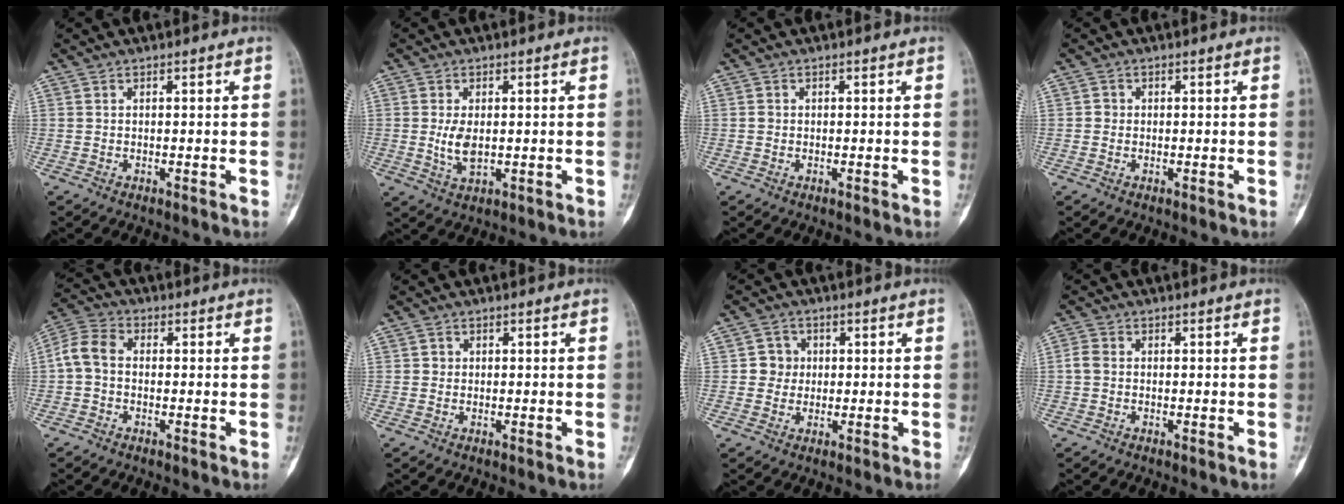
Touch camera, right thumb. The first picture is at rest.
{"total": 4.5, "force": [0.1, 2.3, 3.8], "torque": [-0.074, -0.010, 0.007]}
{"total": 0.6, "force": [-0.1, 0.6, 0.2], "torque": [0.000, 0.002, -0.001]}
{"total": 1.0, "force": [-0.1, 1.0, 0.2], "torque": [0.003, 0.004, -0.003]}
{"total": 6.0, "force": [-0.4, 4.3, 4.2], "torque": [-0.081, 0.019, -0.021]}
{"total": 0.8, "force": [0.0, 0.8, 0.1], "torque": [0.005, 0.003, 0.000]}
{"total": 3.7, "force": [0.3, 3.6, 0.7], "torque": [0.019, 0.008, 0.000]}
{"total": 2.2, "force": [-0.1, 1.8, 1.3], "torque": [-0.025, 0.004, -0.006]}